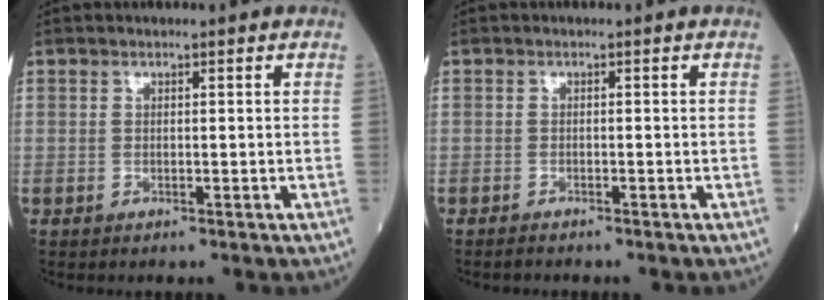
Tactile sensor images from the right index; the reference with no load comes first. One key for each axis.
{"total": 0.8, "fx": -0.8, "fy": 0.0, "fz": 0.1, "tx": -0.010, "ty": -0.002, "tz": -0.015}